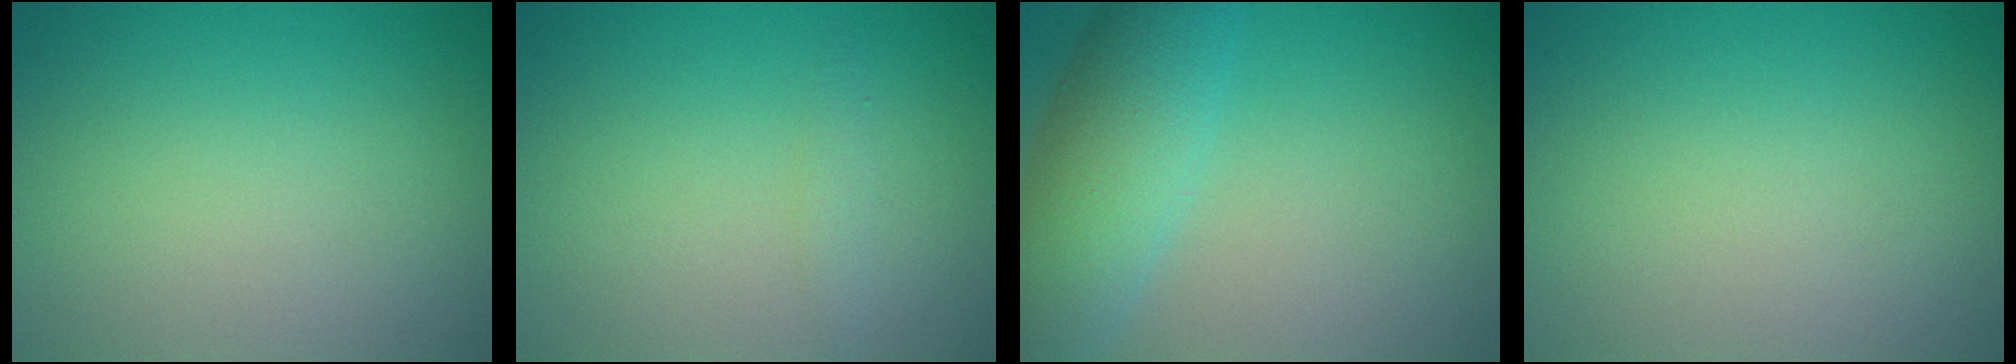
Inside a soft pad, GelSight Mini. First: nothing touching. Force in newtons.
{"total": 1.0, "press": 1.0, "slide": 0.0}
{"total": 6.9, "press": 6.9, "slide": 0.3}
{"total": 0.0}